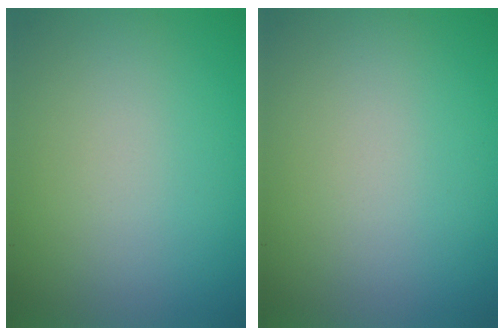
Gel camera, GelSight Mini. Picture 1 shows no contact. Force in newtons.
{"total": 0.0}